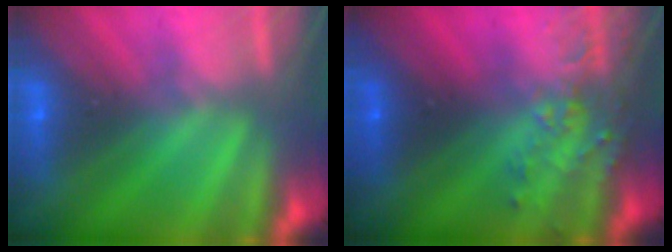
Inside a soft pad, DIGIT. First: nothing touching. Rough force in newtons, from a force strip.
{"total": 4.0}